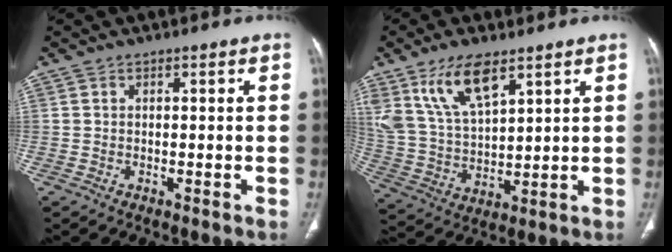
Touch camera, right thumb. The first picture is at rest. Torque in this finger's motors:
{"motor_torque": [-0.47, 0.87, 0.65, 0.75, 0.11]}